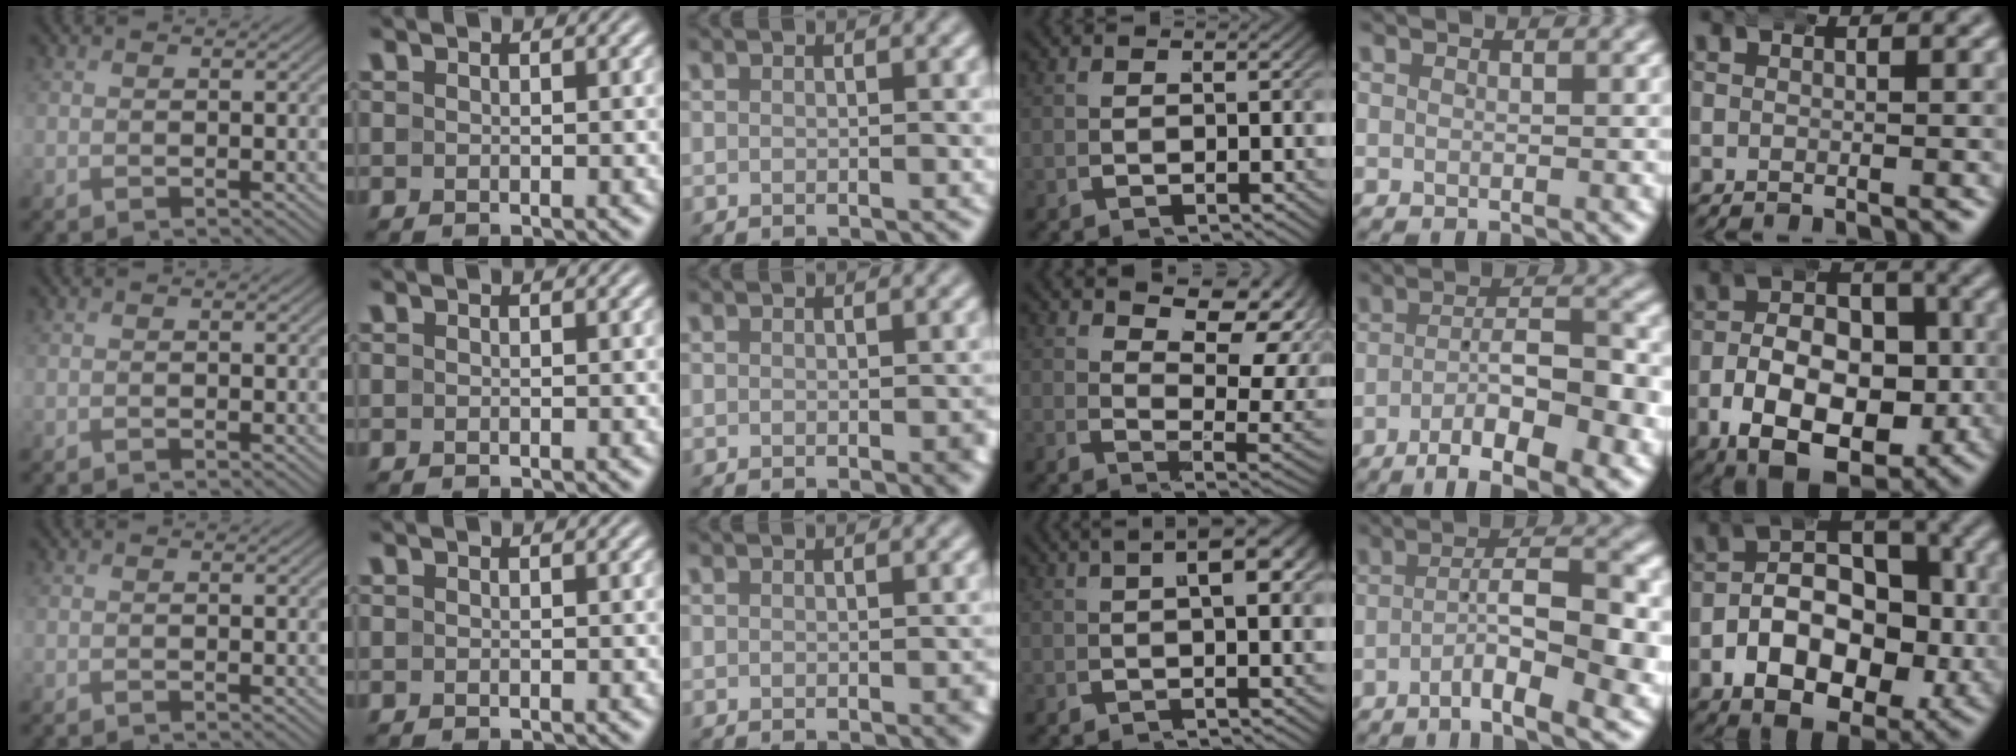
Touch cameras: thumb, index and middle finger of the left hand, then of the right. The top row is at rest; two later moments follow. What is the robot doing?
{"motion": "wrap", "object": "arm wrap"}